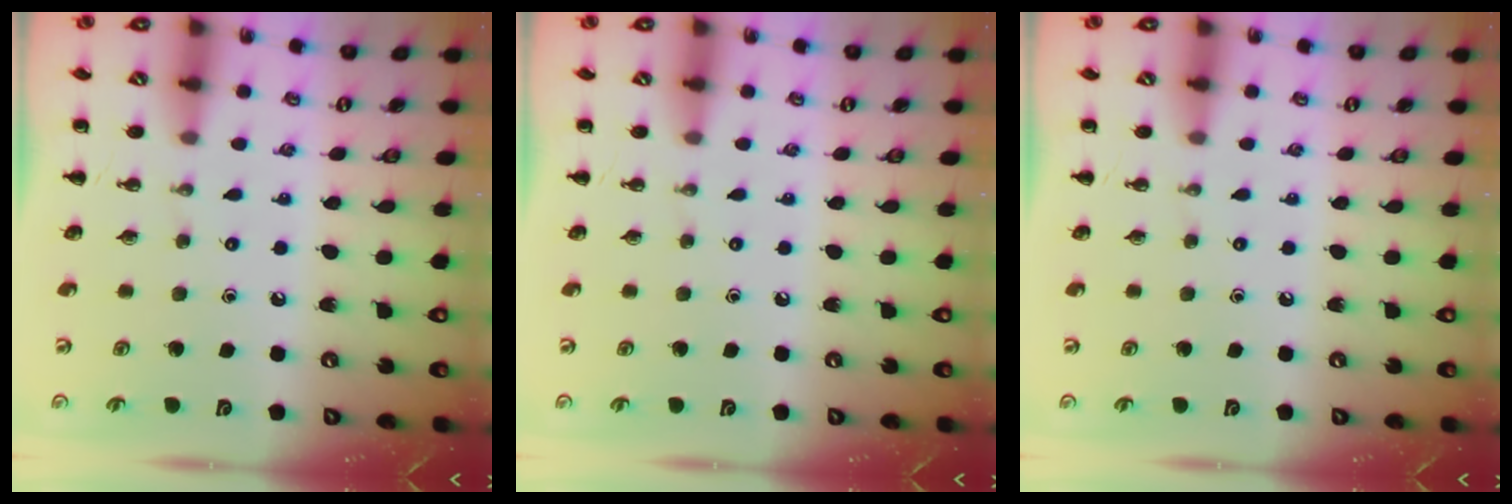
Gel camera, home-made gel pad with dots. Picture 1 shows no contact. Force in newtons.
{"total": 0.0}
{"total": 0.0}